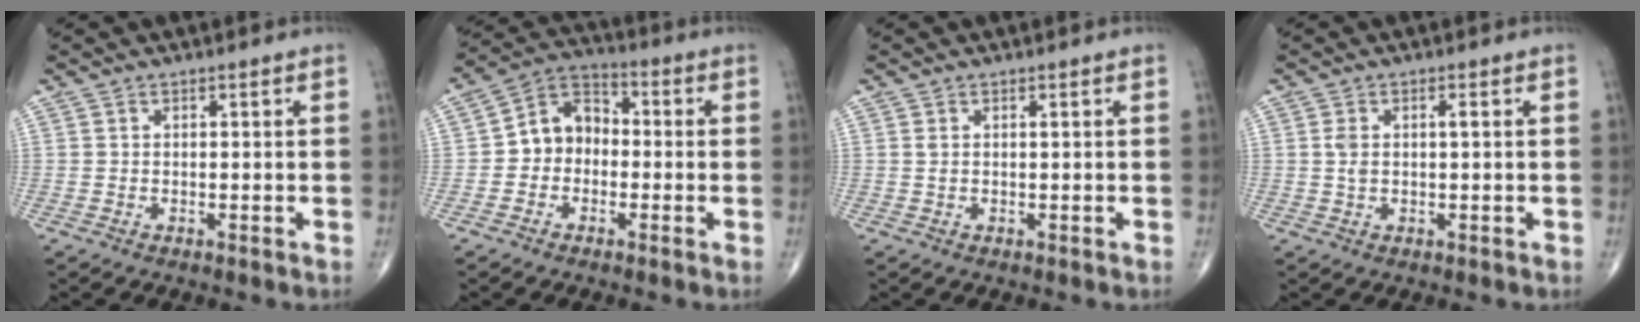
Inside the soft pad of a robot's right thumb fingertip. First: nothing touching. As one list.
[{"total": 8.4, "force": [-0.9, 6.7, 4.9], "torque": [-0.054, 0.034, -0.036]}, {"total": 0.7, "force": [0.3, 0.2, 0.6], "torque": [-0.017, 0.005, 0.007]}, {"total": 2.8, "force": [0.5, 1.2, 2.5], "torque": [-0.058, 0.007, 0.010]}]